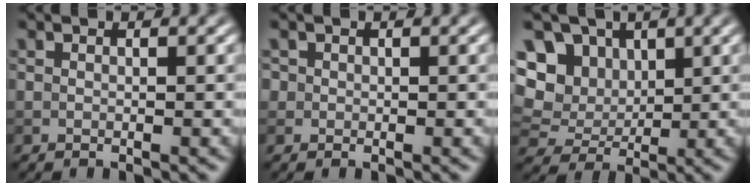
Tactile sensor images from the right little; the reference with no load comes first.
{"total": 0.7, "force": [0.1, 0.7, 0.1], "torque": [0.006, -0.001, -0.002]}
{"total": 9.0, "force": [3.3, 7.2, 4.4], "torque": [-0.093, 0.021, 0.048]}